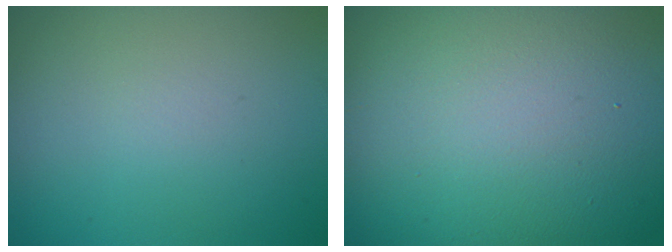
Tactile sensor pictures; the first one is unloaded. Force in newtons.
{"total": 22.3, "press": 22.3, "slide": 1.1}